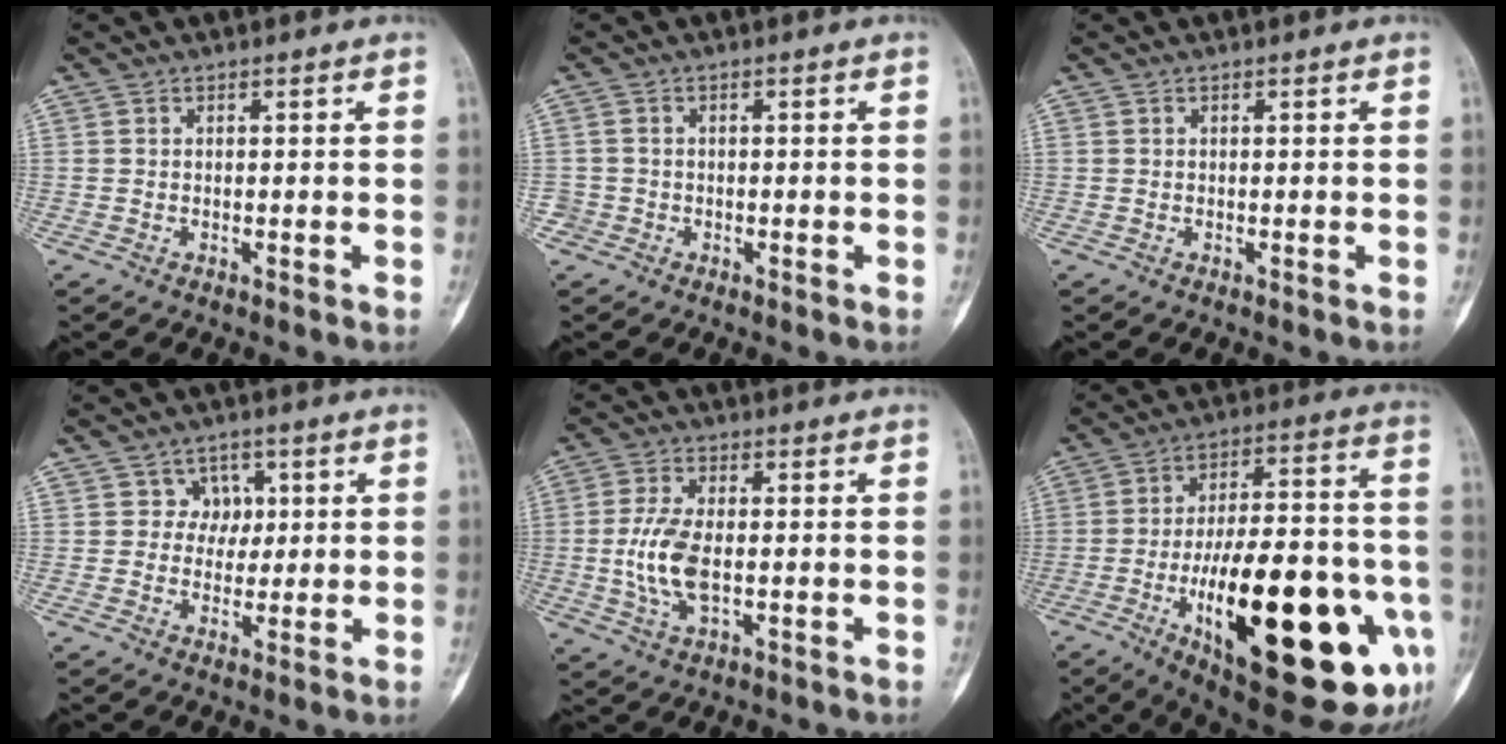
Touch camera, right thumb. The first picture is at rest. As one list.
[{"total": 2.1, "force": [-1.0, 1.8, -0.1], "torque": [0.012, 0.009, -0.026]}, {"total": 0.0}, {"total": 4.2, "force": [1.1, 4.0, 1.1], "torque": [0.020, 0.004, 0.009]}, {"total": 8.7, "force": [-1.0, 4.3, 7.5], "torque": [-0.162, 0.002, -0.019]}, {"total": 34.3, "force": [-11.1, 12.1, 30.1], "torque": [-0.406, 0.023, -0.150]}]